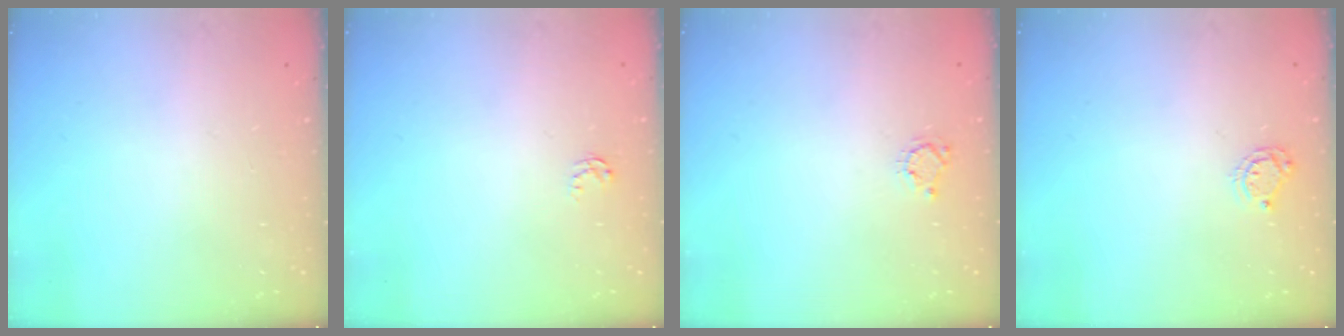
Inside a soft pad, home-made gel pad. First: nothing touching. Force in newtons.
{"total": 2.6, "press": 2.6, "slide": 0.4}
{"total": 4.0, "press": 4.0, "slide": 0.5}
{"total": 5.7, "press": 5.7, "slide": 0.2}